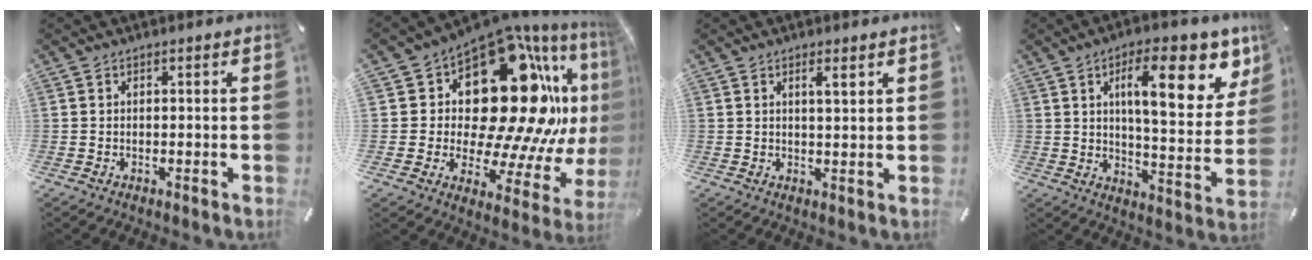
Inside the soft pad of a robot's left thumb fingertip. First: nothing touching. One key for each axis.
{"total": 29.0, "fx": 8.5, "fy": 17.3, "fz": 21.7, "tx": -0.313, "ty": -0.100, "tz": 0.175}
{"total": 3.1, "fx": 1.5, "fy": 0.5, "fz": 2.6, "tx": -0.047, "ty": -0.002, "tz": 0.022}
{"total": 19.8, "fx": 9.0, "fy": 7.2, "fz": 16.2, "tx": -0.232, "ty": -0.036, "tz": 0.135}